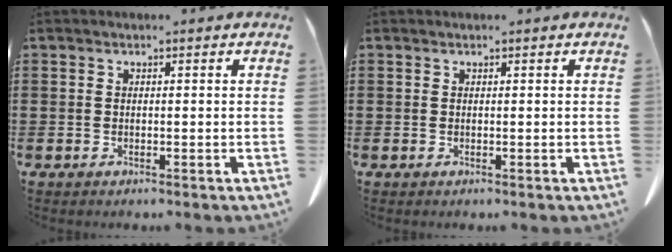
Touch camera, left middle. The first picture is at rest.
{"total": 0.0}